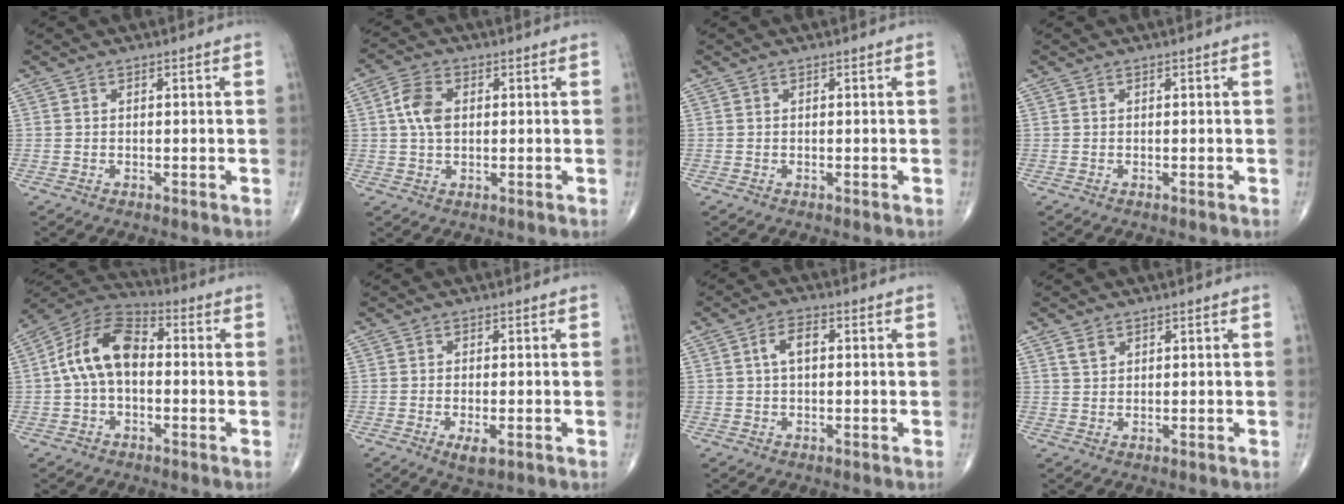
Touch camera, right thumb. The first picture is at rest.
{"total": 5.9, "force": [1.0, 3.8, 4.5], "torque": [-0.089, 0.007, 0.014]}
{"total": 0.0}
{"total": 0.0}
{"total": 12.3, "force": [0.1, 7.5, 9.7], "torque": [-0.170, 0.035, -0.013]}
{"total": 3.2, "force": [-1.2, 1.2, 2.7], "torque": [-0.049, -0.006, -0.019]}
{"total": 4.0, "force": [0.6, 2.1, 3.3], "torque": [-0.060, 0.013, 0.008]}
{"total": 2.0, "force": [1.3, 1.2, 0.9], "torque": [-0.012, -0.003, 0.028]}